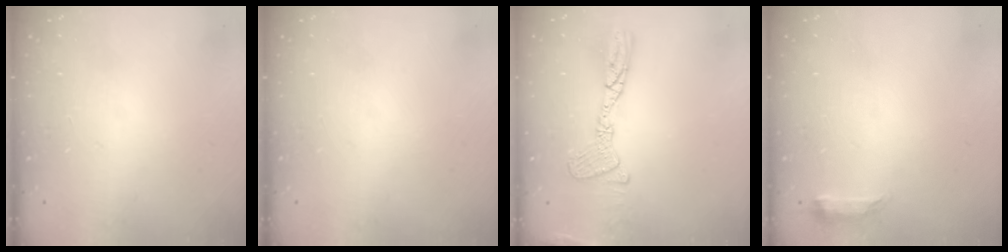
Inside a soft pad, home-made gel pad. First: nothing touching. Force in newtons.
{"total": 0.0}
{"total": 13.5, "press": 13.5, "slide": 1.3}
{"total": 6.6, "press": 6.6, "slide": 0.6}